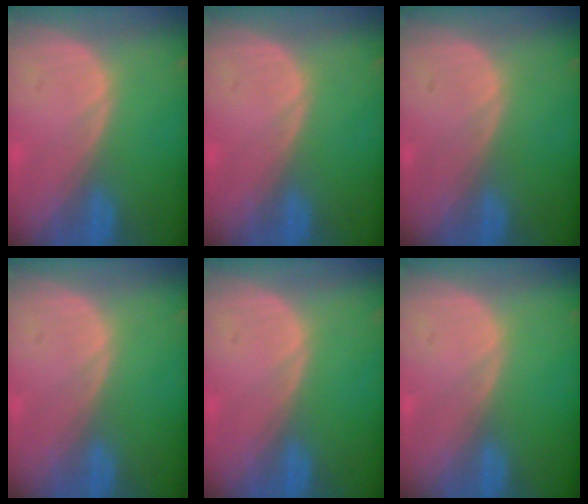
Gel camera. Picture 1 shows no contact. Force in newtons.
{"total": 0.0}
{"total": 0.0}
{"total": 0.0}
{"total": 0.0}
{"total": 0.0}